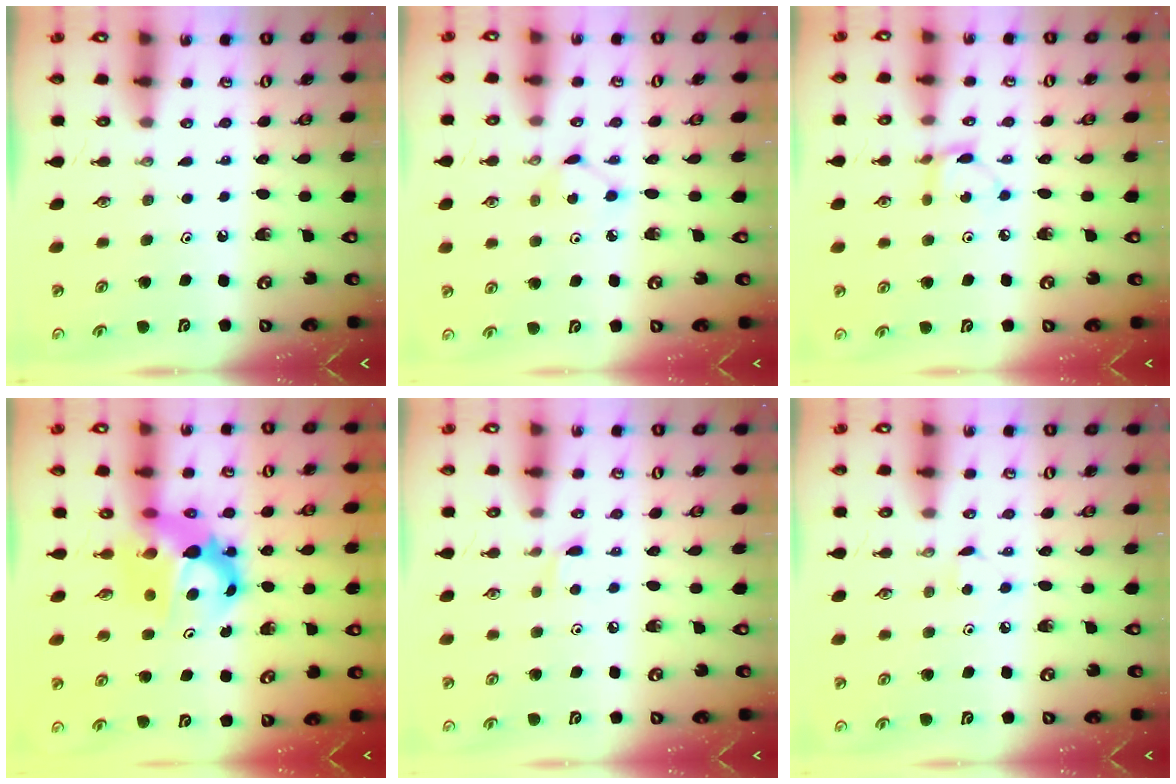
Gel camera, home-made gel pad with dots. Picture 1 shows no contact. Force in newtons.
{"total": 2.8, "press": 2.7, "slide": 0.3}
{"total": 2.7, "press": 2.7, "slide": 0.2}
{"total": 7.6, "press": 7.6, "slide": 0.6}
{"total": 5.0, "press": 5.0, "slide": 0.5}
{"total": 3.1, "press": 3.1, "slide": 0.4}